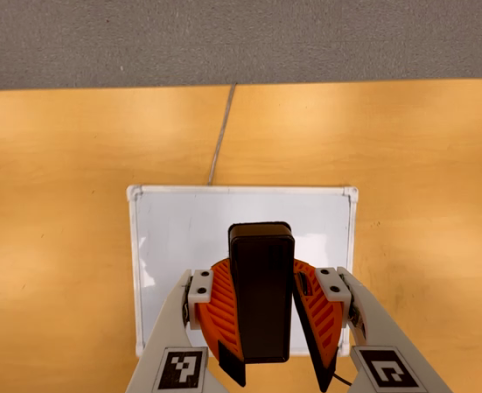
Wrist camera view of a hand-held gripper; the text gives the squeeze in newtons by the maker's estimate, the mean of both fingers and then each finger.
{"total": 10.7, "left": 10.8, "right": 10.6}